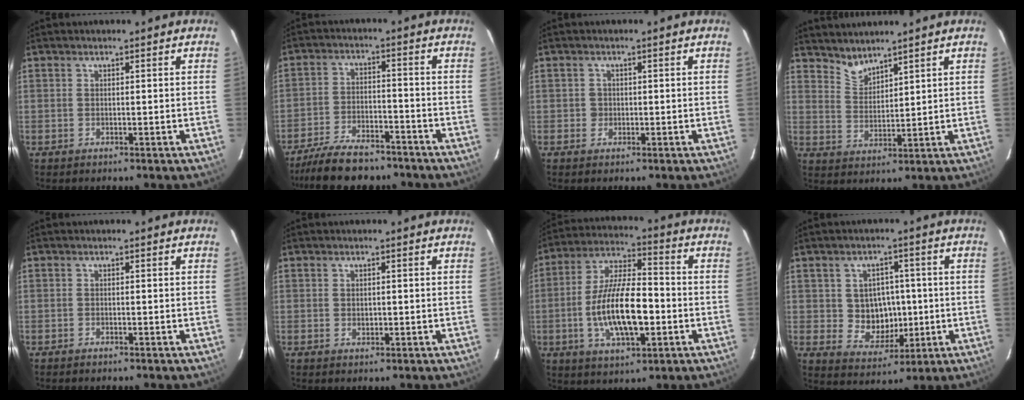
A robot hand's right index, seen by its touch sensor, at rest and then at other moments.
{"total": 14.2, "force": [-11.8, 4.9, 6.1], "torque": [-0.143, -0.006, -0.190]}
{"total": 1.5, "force": [-0.2, 1.5, 0.1], "torque": [0.002, 0.003, -0.002]}
{"total": 4.4, "force": [4.2, 1.0, 1.1], "torque": [-0.019, -0.002, 0.082]}
{"total": 0.7, "force": [-0.6, 0.2, 0.2], "torque": [-0.005, -0.001, -0.013]}
{"total": 1.3, "force": [0.0, 1.1, 0.8], "torque": [-0.011, 0.003, 0.000]}
{"total": 15.9, "force": [-3.4, 6.0, 14.4], "torque": [-0.279, 0.002, -0.060]}
{"total": 8.1, "force": [-0.1, 7.3, 3.4], "torque": [-0.070, 0.010, 0.015]}